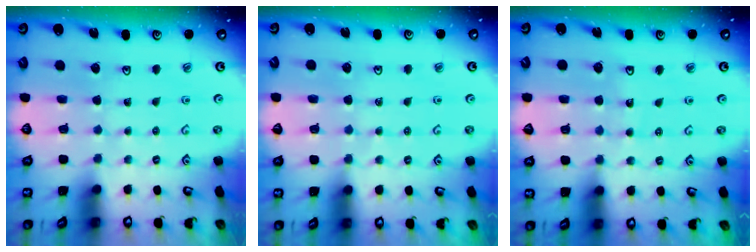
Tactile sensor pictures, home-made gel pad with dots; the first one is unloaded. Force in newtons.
{"total": 3.3, "press": 3.3, "slide": 0.4}
{"total": 5.5, "press": 4.9, "slide": 2.4}